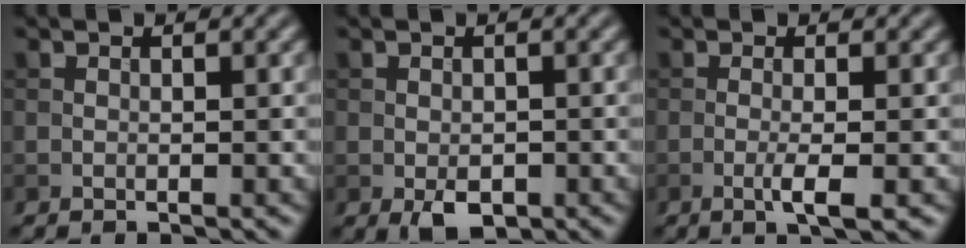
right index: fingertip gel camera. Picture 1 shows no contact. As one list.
[{"total": 2.6, "force": [-0.9, 1.5, 1.8], "torque": [-0.033, -0.009, -0.012]}, {"total": 2.5, "force": [-0.7, 0.5, 2.4], "torque": [-0.041, -0.001, -0.017]}]